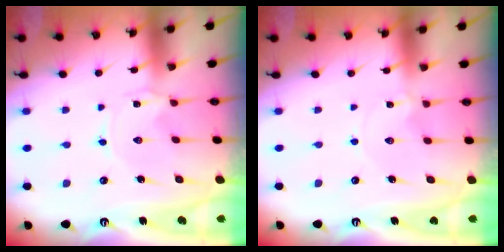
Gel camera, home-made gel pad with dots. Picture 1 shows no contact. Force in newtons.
{"total": 0.0}